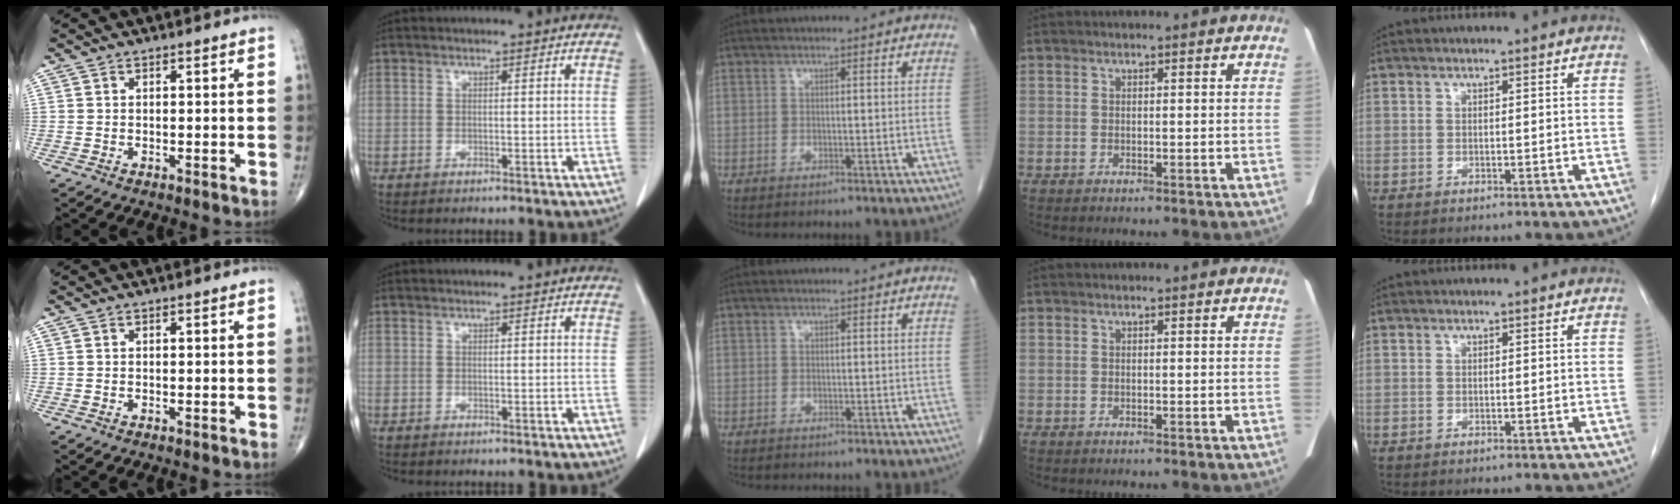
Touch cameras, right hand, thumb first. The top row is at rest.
{}